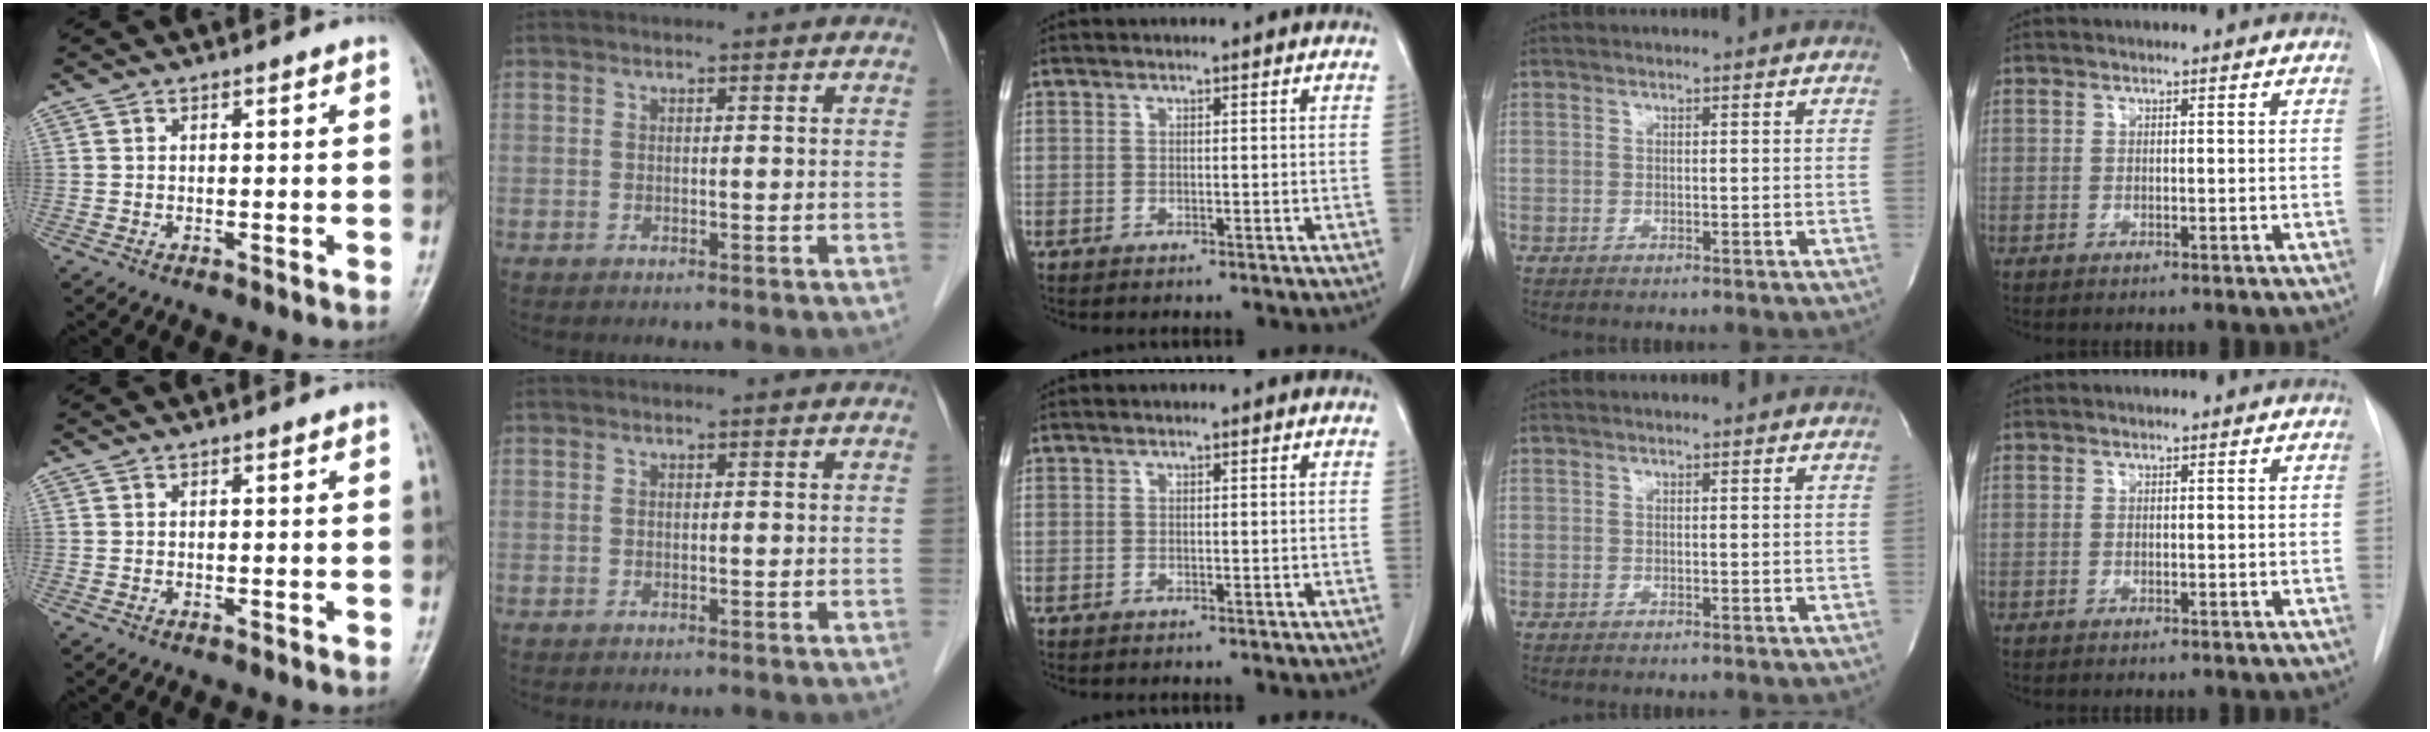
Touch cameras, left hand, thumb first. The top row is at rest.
{}